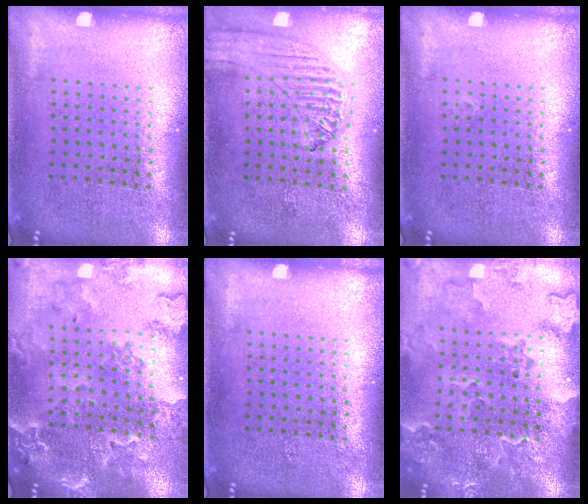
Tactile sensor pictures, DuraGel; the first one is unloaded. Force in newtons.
{"total": 1.2, "press": 1.2, "slide": 0.1}
{"total": 0.0}
{"total": 1.8, "press": 1.8, "slide": 0.3}
{"total": 0.0}
{"total": 2.7, "press": 2.4, "slide": 1.2}